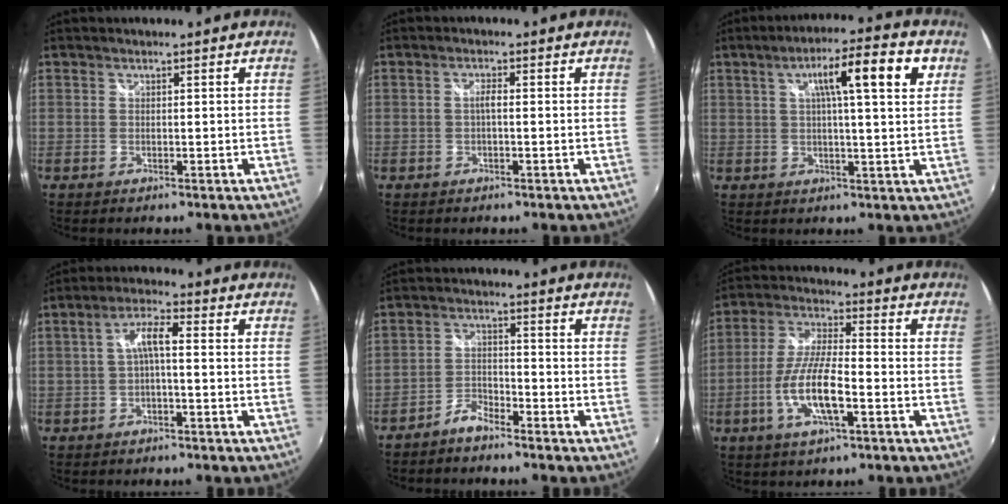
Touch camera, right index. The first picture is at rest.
{"total": 1.4, "force": [-0.3, 0.2, 1.3], "torque": [-0.025, 0.004, -0.008]}
{"total": 11.8, "force": [4.5, 1.5, 10.8], "torque": [-0.169, 0.028, 0.066]}
{"total": 4.5, "force": [-0.7, 0.9, 4.3], "torque": [-0.087, 0.012, -0.012]}
{"total": 4.1, "force": [-3.6, 1.3, 1.5], "torque": [-0.043, 0.007, -0.070]}
{"total": 11.2, "force": [-4.0, 2.6, 10.1], "torque": [-0.212, -0.003, -0.074]}